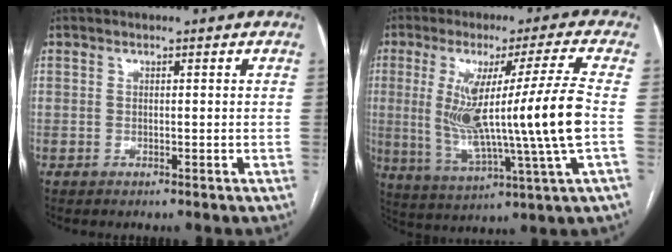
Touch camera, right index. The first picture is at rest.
{"total": 16.3, "force": [0.4, -1.4, 16.3], "torque": [-0.303, -0.011, 0.005]}